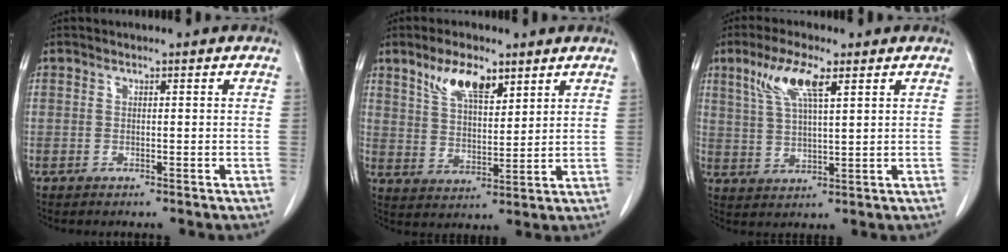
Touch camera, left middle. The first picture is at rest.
{"total": 7.9, "force": [5.0, 2.9, 5.4], "torque": [-0.103, 0.005, 0.097]}
{"total": 7.8, "force": [4.1, 1.4, 6.5], "torque": [-0.138, 0.008, 0.082]}